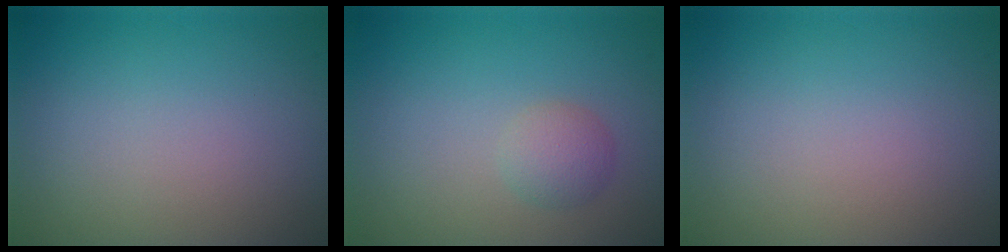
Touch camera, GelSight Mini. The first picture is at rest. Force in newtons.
{"total": 1.7, "press": 1.7, "slide": 0.1}
{"total": 0.0}